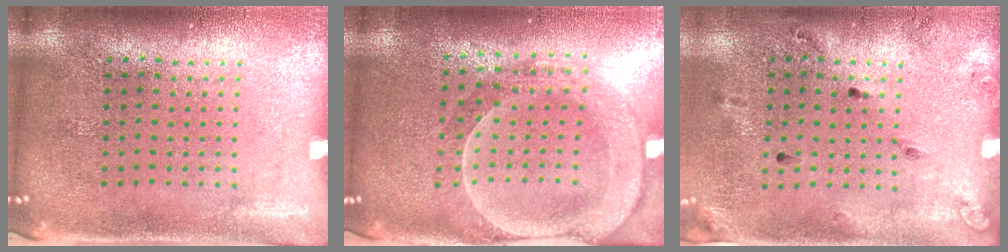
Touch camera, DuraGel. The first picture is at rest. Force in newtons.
{"total": 2.2, "press": 2.0, "slide": 0.9}
{"total": 1.9, "press": 1.1, "slide": 1.5}